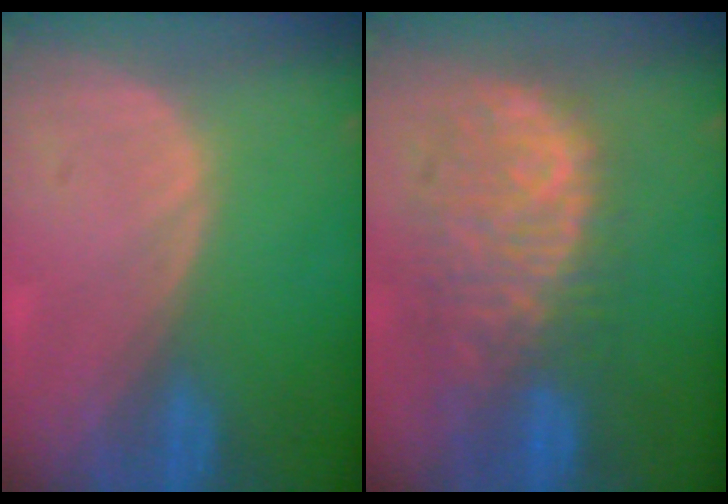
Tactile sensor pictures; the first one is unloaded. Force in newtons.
{"total": 11.4, "press": 9.7, "slide": 5.9}